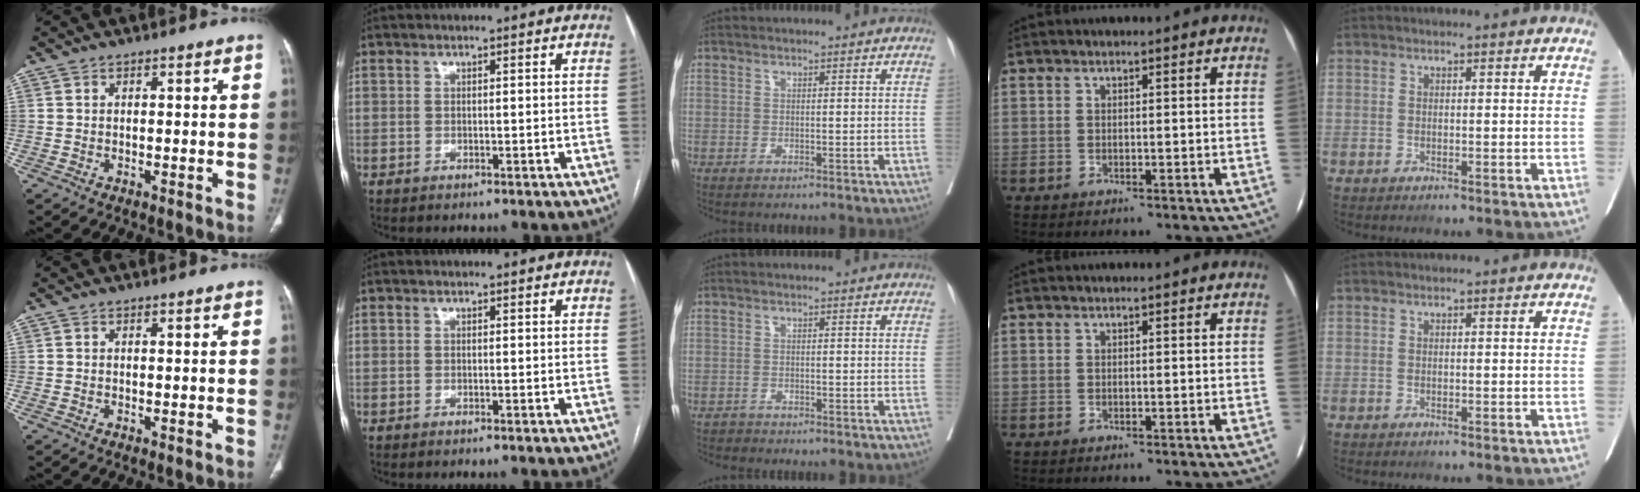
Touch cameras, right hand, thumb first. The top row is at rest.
{"middle": {"total": 0.8, "force": [-0.8, 0.2, -0.3], "torque": [0.000, -0.001, -0.017]}}